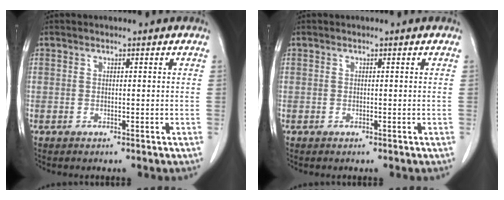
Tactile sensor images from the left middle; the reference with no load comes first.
{"total": 0.0}